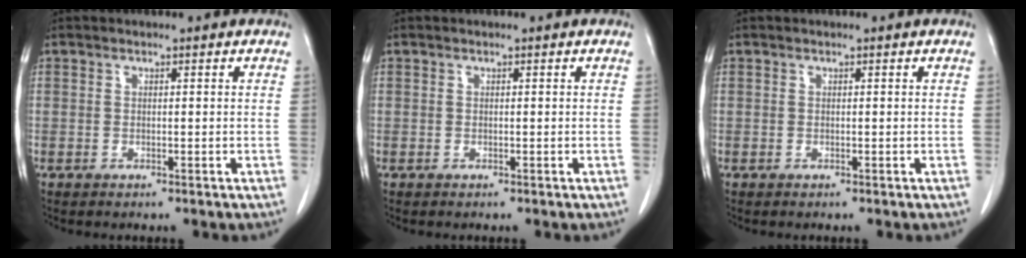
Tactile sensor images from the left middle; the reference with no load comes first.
{"total": 0.0}
{"total": 0.0}